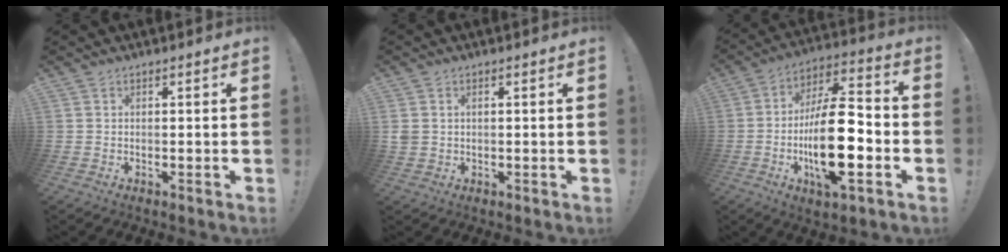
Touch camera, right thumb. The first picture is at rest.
{"total": 2.1, "force": [0.7, 1.7, 1.1], "torque": [-0.019, 0.002, 0.012]}
{"total": 21.3, "force": [-4.9, 7.9, 19.2], "torque": [-0.344, 0.018, -0.078]}